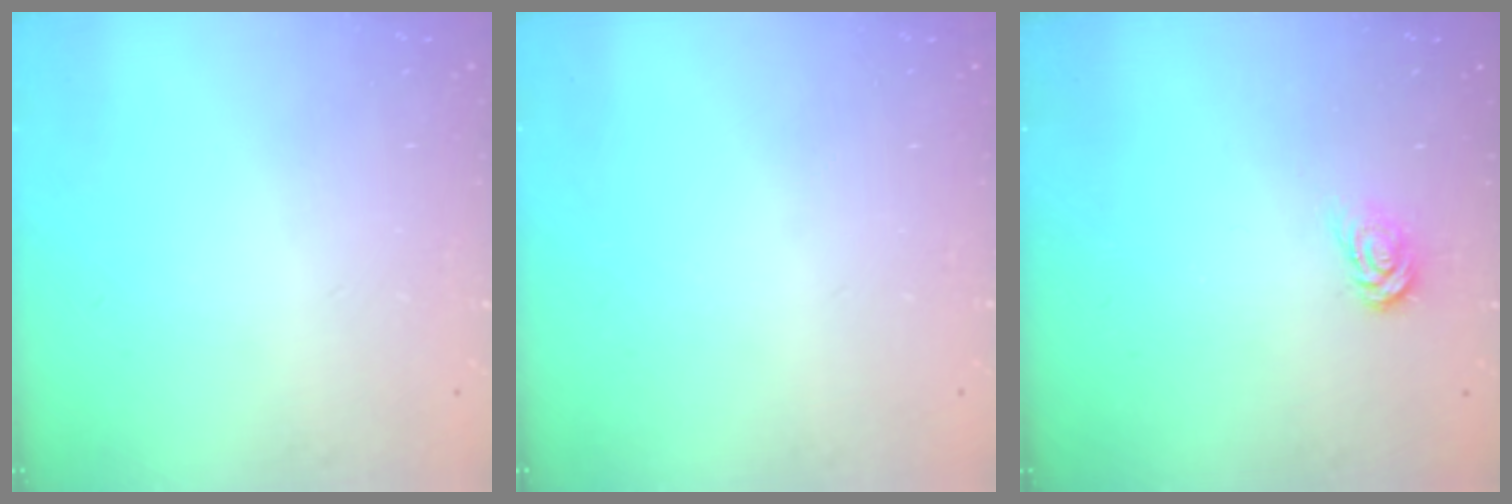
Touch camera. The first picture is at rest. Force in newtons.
{"total": 0.0}
{"total": 3.2, "press": 3.2, "slide": 0.1}